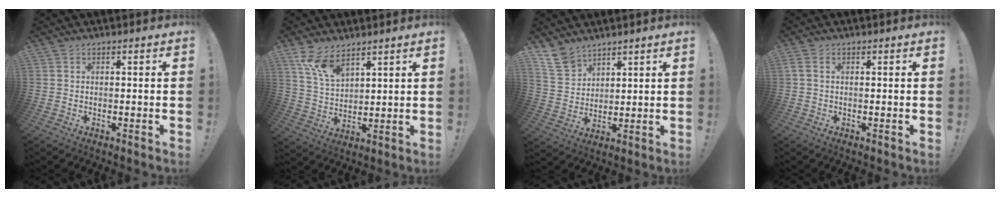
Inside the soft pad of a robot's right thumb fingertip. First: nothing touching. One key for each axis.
{"total": 9.6, "fx": 7.0, "fy": 4.1, "fz": 5.1, "tx": -0.102, "ty": -0.034, "tz": 0.135}
{"total": 9.8, "fx": 7.6, "fy": 5.4, "fz": 2.9, "tx": -0.062, "ty": -0.045, "tz": 0.152}
{"total": 1.8, "fx": 0.5, "fy": 1.0, "fz": 1.4, "tx": -0.030, "ty": 0.005, "tz": 0.009}